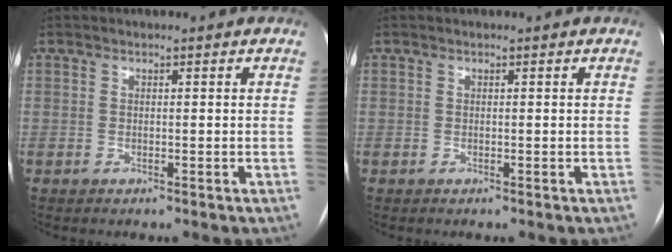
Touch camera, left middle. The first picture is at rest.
{"total": 0.0}